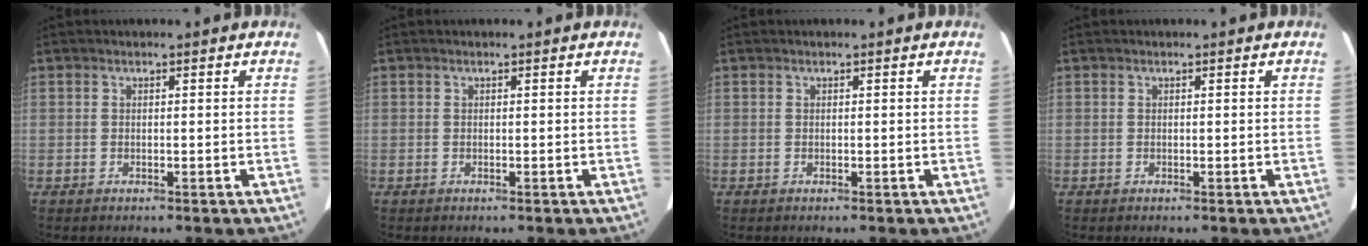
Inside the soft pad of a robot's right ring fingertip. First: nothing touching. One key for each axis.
{"total": 0.0}
{"total": 0.0}
{"total": 0.0}